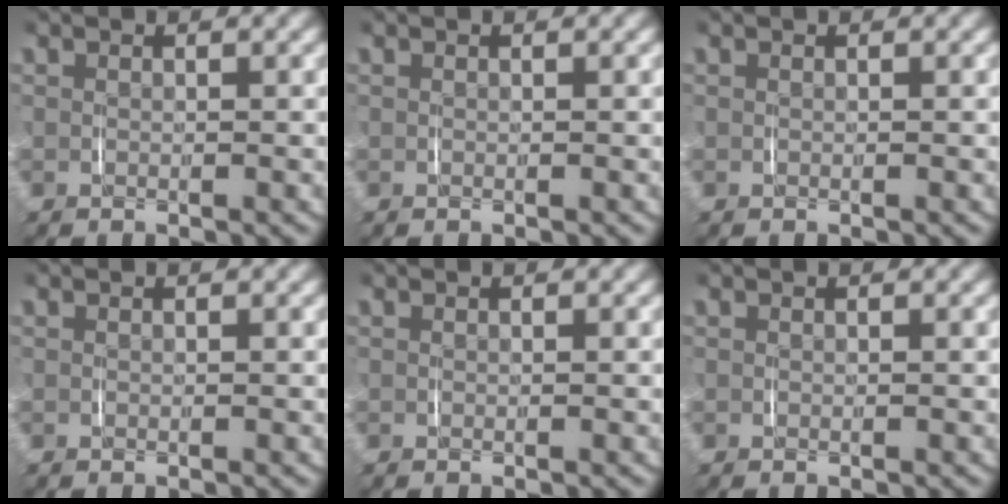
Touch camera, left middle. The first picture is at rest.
{"total": 0.0}
{"total": 0.0}
{"total": 0.0}
{"total": 0.0}
{"total": 0.0}